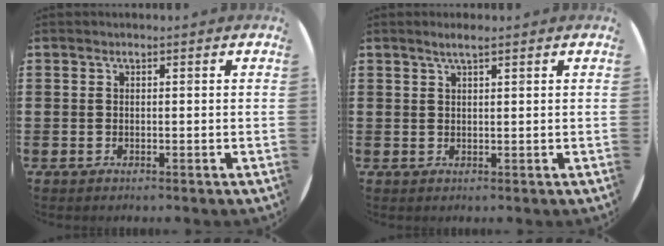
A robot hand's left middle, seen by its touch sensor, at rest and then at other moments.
{"total": 1.8, "force": [1.5, 0.1, 1.1], "torque": [-0.021, 0.004, 0.025]}